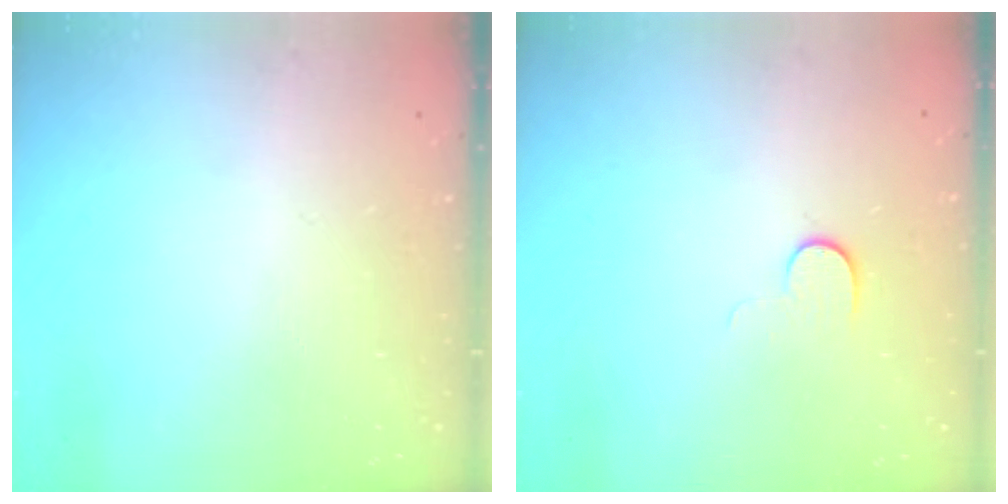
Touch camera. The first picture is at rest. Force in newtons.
{"total": 4.8, "press": 4.7, "slide": 0.5}